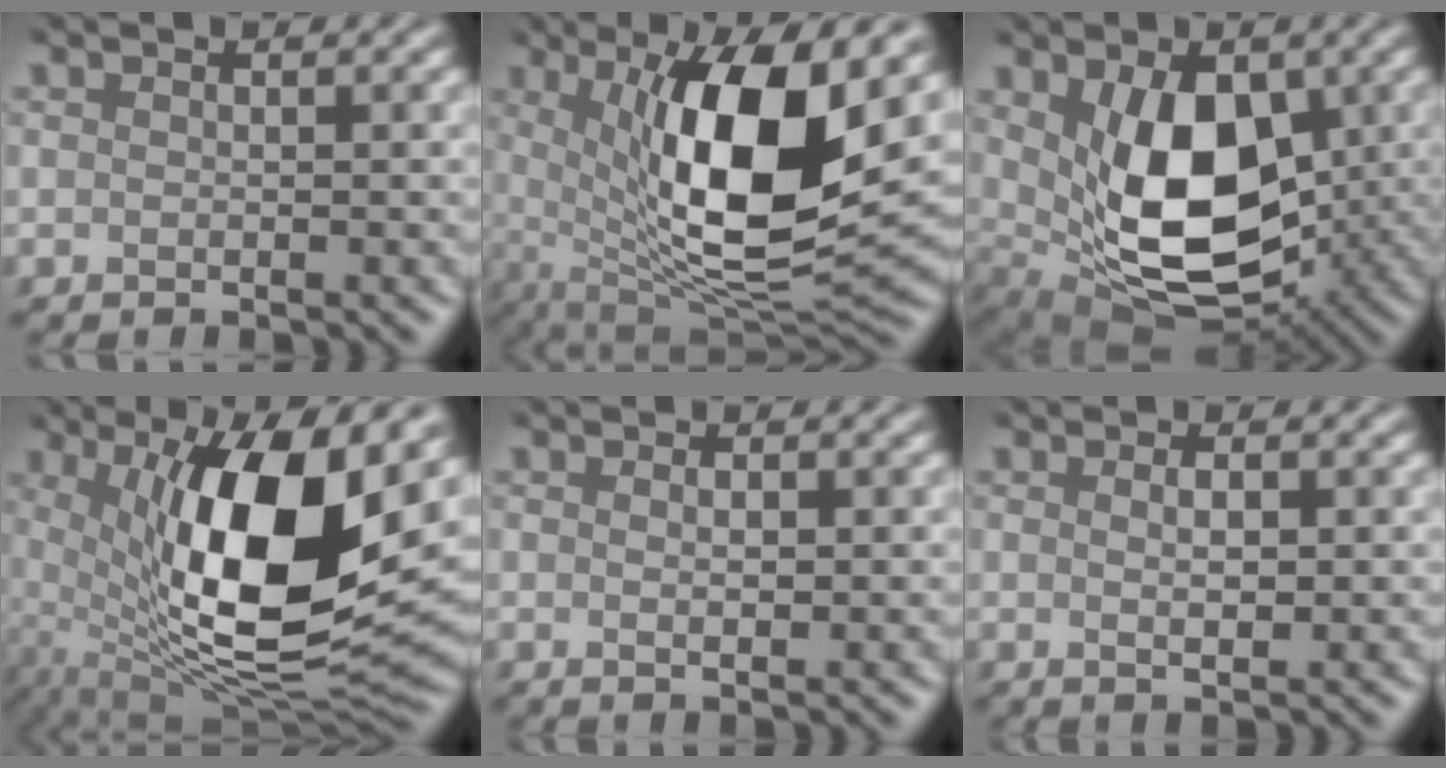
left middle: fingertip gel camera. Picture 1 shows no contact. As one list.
[{"total": 11.4, "force": [2.1, 3.5, 10.6], "torque": [-0.185, -0.005, 0.047]}, {"total": 10.4, "force": [1.1, 6.0, 8.4], "torque": [-0.140, -0.008, 0.037]}, {"total": 13.0, "force": [1.9, 4.8, 11.9], "torque": [-0.219, -0.009, 0.041]}, {"total": 0.9, "force": [0.3, 0.2, 0.8], "torque": [-0.006, 0.009, 0.002]}, {"total": 1.1, "force": [0.3, 0.1, 1.1], "torque": [-0.015, 0.009, 0.005]}]